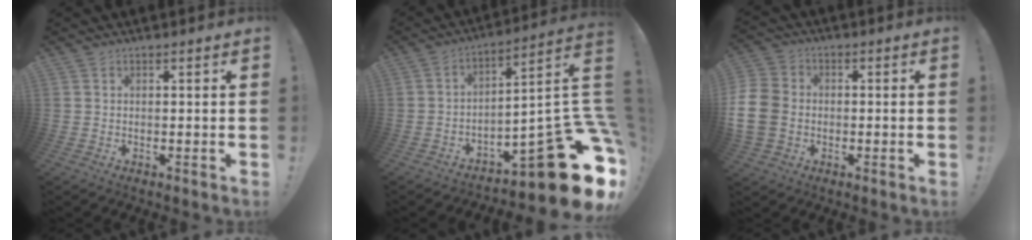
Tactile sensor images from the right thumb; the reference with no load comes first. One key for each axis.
{"total": 21.1, "fx": -10.1, "fy": 6.0, "fz": 17.6, "tx": -0.173, "ty": 0.022, "tz": -0.151}
{"total": 10.9, "fx": -2.2, "fy": 8.8, "fz": 6.1, "tx": -0.124, "ty": 0.015, "tz": -0.042}